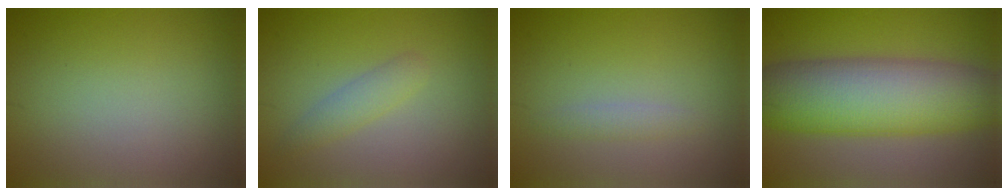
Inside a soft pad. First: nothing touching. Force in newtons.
{"total": 1.9, "press": 1.9, "slide": 0.0}
{"total": 1.1, "press": 1.1, "slide": 0.1}
{"total": 11.2, "press": 11.2, "slide": 0.2}